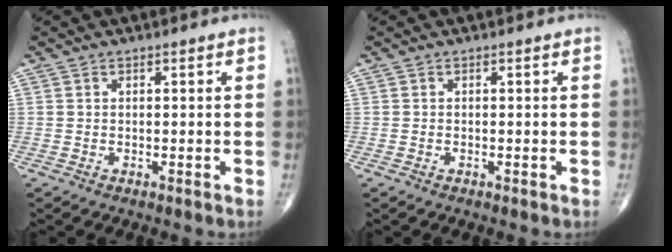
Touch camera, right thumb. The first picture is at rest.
{"total": 0.0}